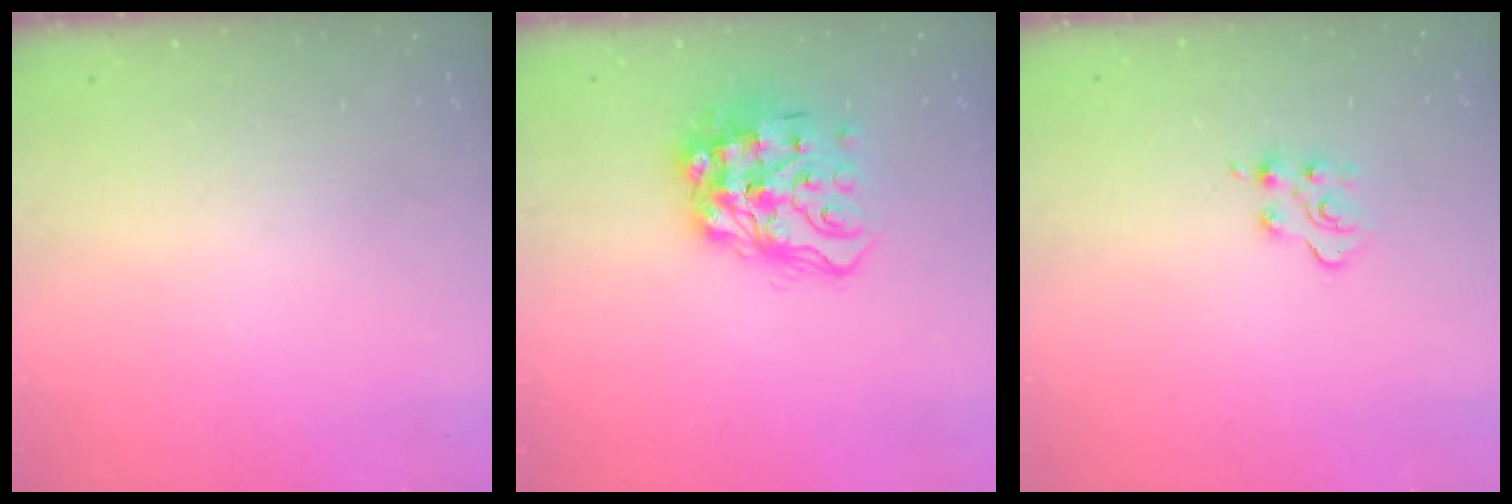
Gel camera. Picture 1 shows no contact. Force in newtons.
{"total": 14.9, "press": 14.8, "slide": 1.5}
{"total": 3.0, "press": 2.9, "slide": 0.3}